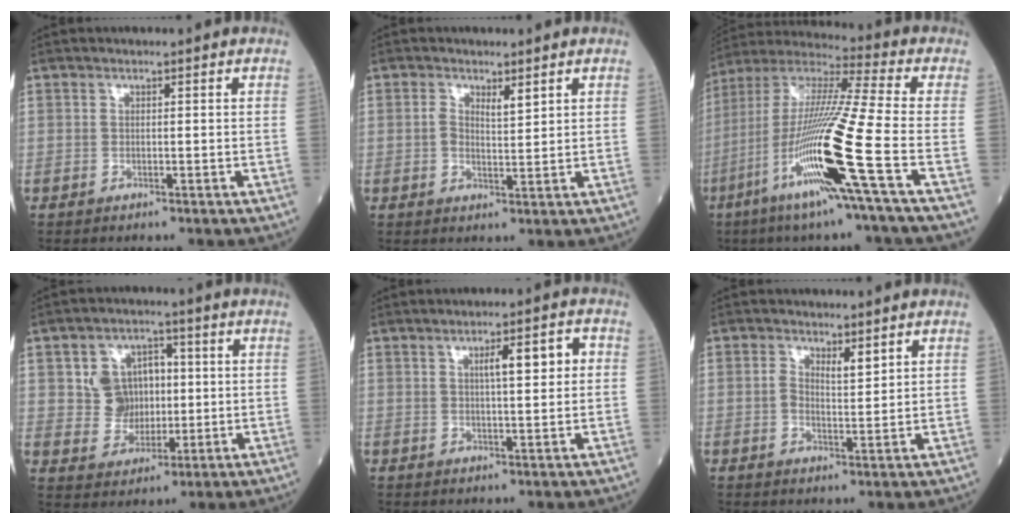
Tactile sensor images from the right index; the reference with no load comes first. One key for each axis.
{"total": 2.9, "fx": 1.4, "fy": 1.0, "fz": 2.3, "tx": -0.042, "ty": 0.003, "tz": 0.027}
{"total": 19.3, "fx": -6.9, "fy": -1.5, "fz": 17.9, "tx": -0.374, "ty": -0.029, "tz": -0.143}
{"total": 7.3, "fx": 1.2, "fy": 6.4, "fz": 3.3, "tx": -0.061, "ty": 0.017, "tz": 0.029}
{"total": 5.1, "fx": 1.1, "fy": 0.9, "fz": 4.9, "tx": -0.077, "ty": 0.013, "tz": 0.018}
{"total": 3.0, "fx": 1.4, "fy": 1.1, "fz": 2.4, "tx": -0.042, "ty": 0.003, "tz": 0.027}